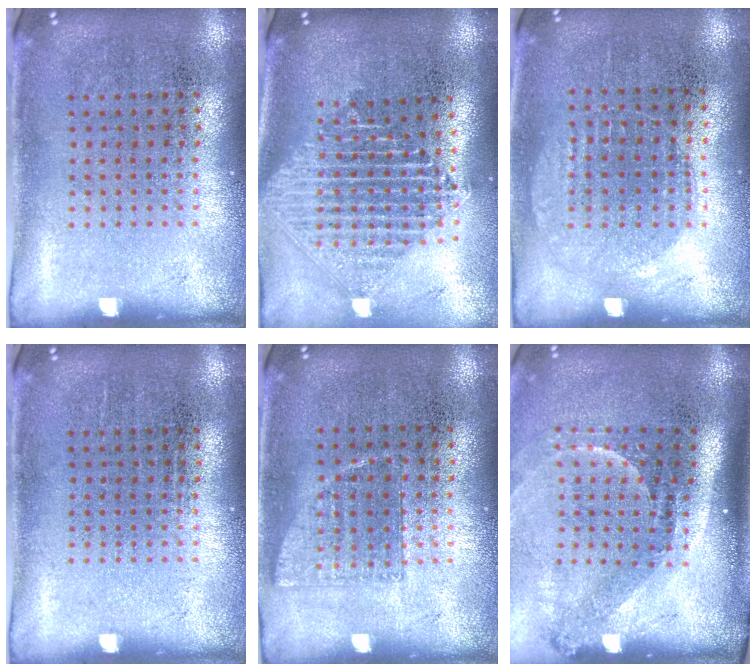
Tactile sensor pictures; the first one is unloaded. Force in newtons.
{"total": 2.4, "press": 1.9, "slide": 1.5}
{"total": 0.9, "press": 0.8, "slide": 0.3}
{"total": 0.0}
{"total": 0.7, "press": 0.7, "slide": 0.2}
{"total": 2.2, "press": 1.5, "slide": 1.6}